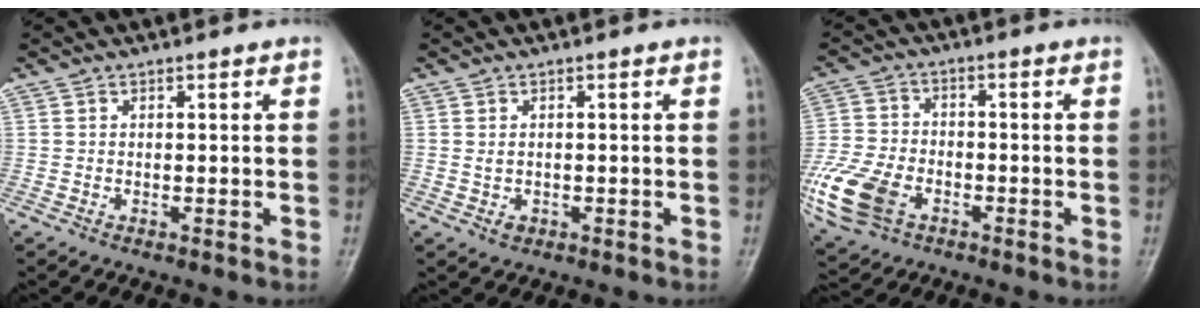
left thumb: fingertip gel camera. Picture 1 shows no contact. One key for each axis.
{"total": 1.6, "fx": -0.1, "fy": 1.3, "fz": 1.0, "tx": -0.013, "ty": -0.001, "tz": 0.004}
{"total": 13.4, "fx": -5.3, "fy": 9.0, "fz": 8.5, "tx": -0.183, "ty": 0.006, "tz": -0.099}